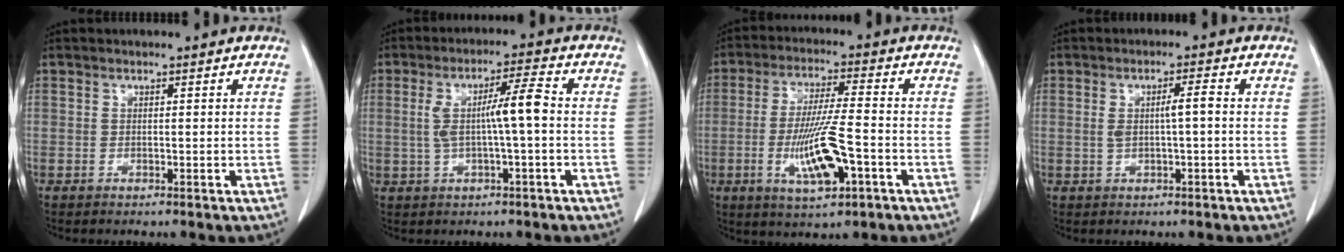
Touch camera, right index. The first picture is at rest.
{"total": 7.7, "force": [0.0, 0.9, 7.6], "torque": [-0.146, 0.021, 0.002]}
{"total": 11.2, "force": [-3.6, 1.8, 10.5], "torque": [-0.201, -0.009, -0.060]}
{"total": 3.7, "force": [0.1, 0.8, 3.6], "torque": [-0.071, 0.011, 0.008]}